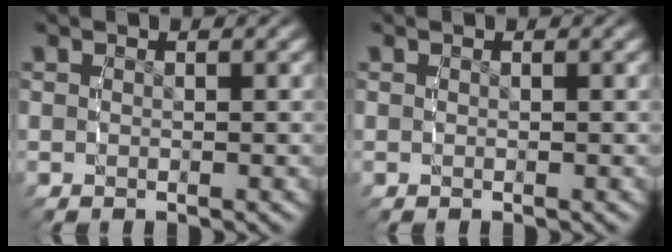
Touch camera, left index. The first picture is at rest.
{"total": 0.0}